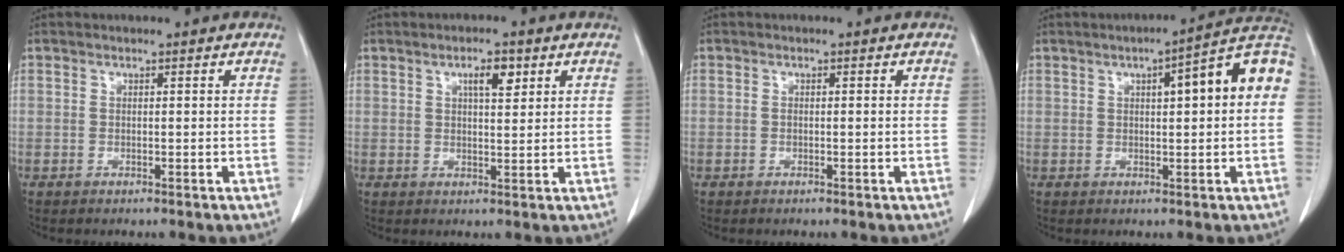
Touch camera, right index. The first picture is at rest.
{"total": 3.8, "force": [1.8, 1.1, 3.1], "torque": [-0.051, 0.001, 0.030]}
{"total": 0.7, "force": [-0.1, 0.2, 0.7], "torque": [-0.015, -0.001, 0.001]}
{"total": 10.4, "force": [2.1, 1.5, 10.1], "torque": [-0.136, 0.031, 0.021]}